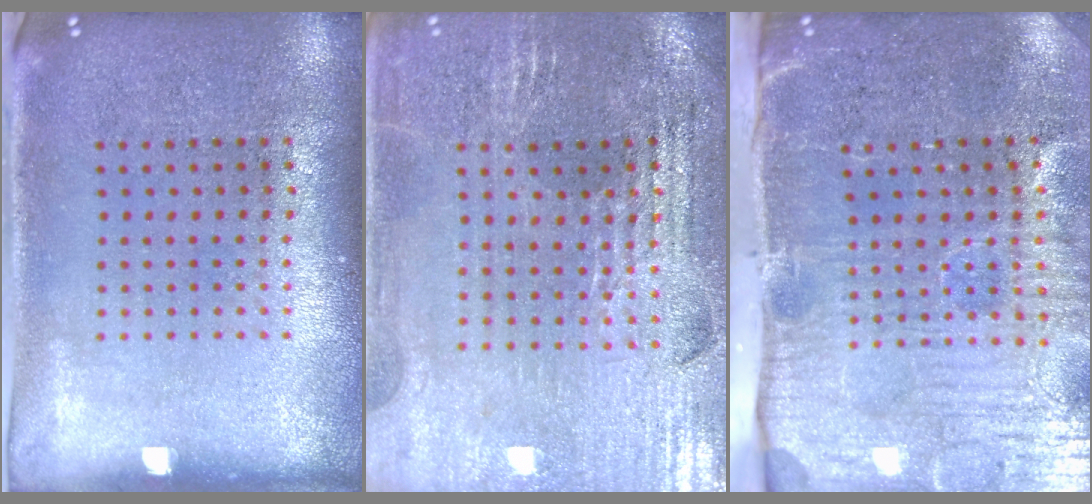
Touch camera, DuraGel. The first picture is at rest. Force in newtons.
{"total": 2.9, "press": 2.9, "slide": 0.5}
{"total": 5.2, "press": 4.3, "slide": 2.9}